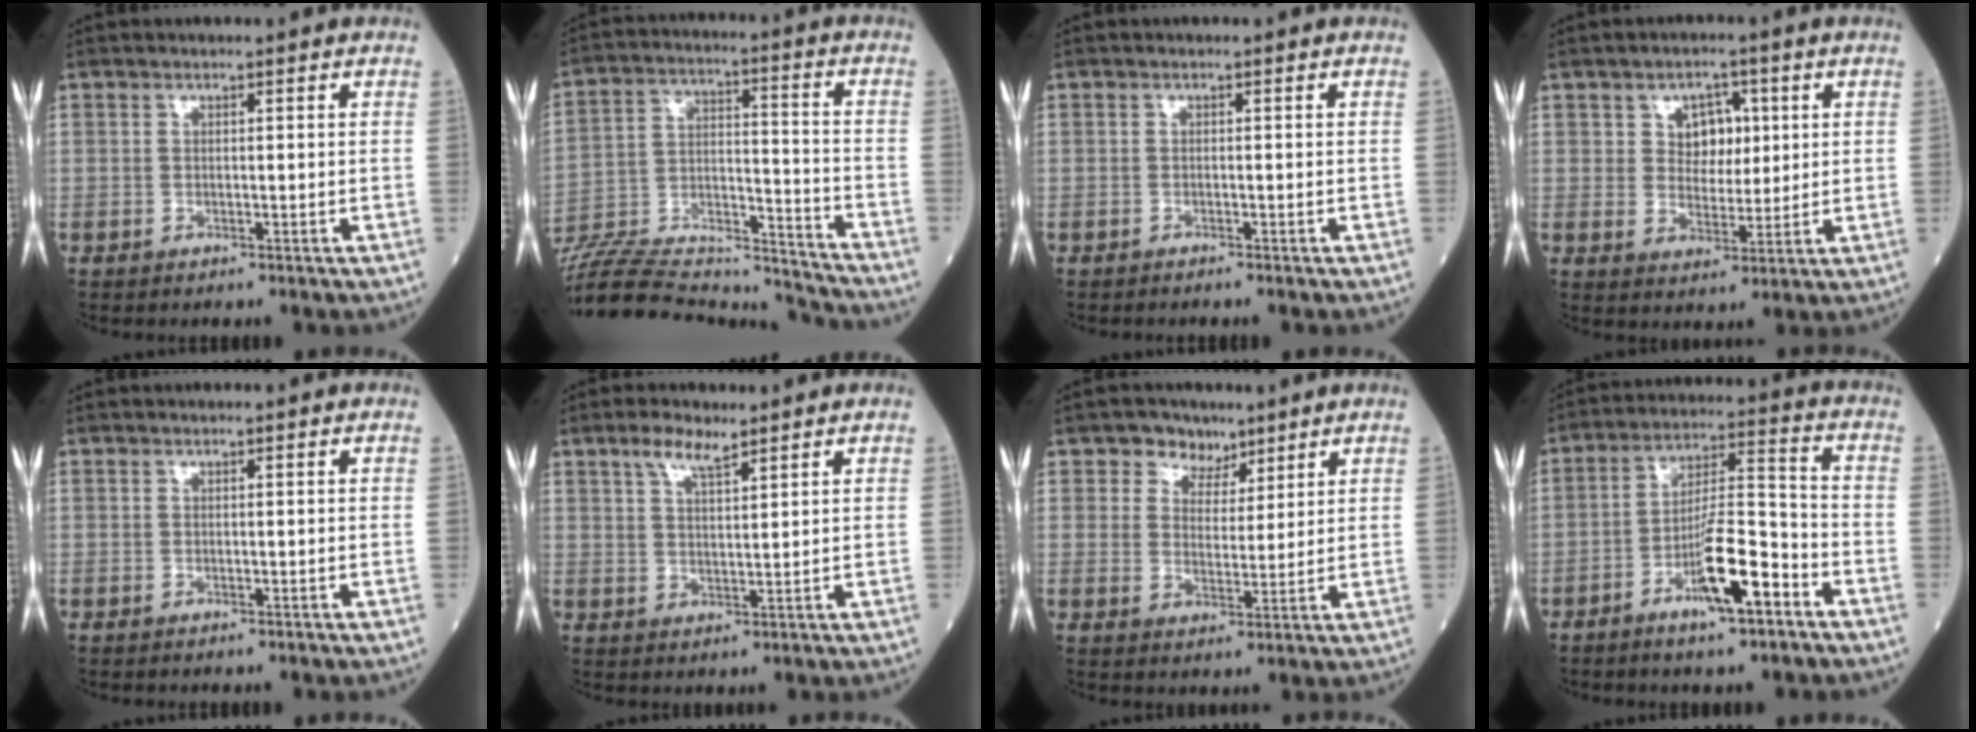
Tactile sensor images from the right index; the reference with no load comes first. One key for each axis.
{"total": 24.3, "fx": -23.0, "fy": 2.5, "fz": 7.5, "tx": -0.172, "ty": 0.001, "tz": -0.370}
{"total": 0.9, "fx": -0.8, "fy": -0.1, "fz": 0.4, "tx": -0.008, "ty": 0.000, "tz": -0.009}
{"total": 5.3, "fx": 1.8, "fy": 3.7, "fz": 3.3, "tx": -0.047, "ty": 0.009, "tz": 0.034}
{"total": 0.0}
{"total": 4.4, "fx": 3.2, "fy": 1.0, "fz": 2.8, "tx": -0.061, "ty": 0.007, "tz": 0.063}
{"total": 5.0, "fx": 3.4, "fy": 3.5, "fz": 0.9, "tx": -0.012, "ty": 0.004, "tz": 0.058}
{"total": 10.5, "fx": -5.4, "fy": 1.5, "fz": 8.9, "tx": -0.161, "ty": 0.003, "tz": -0.093}